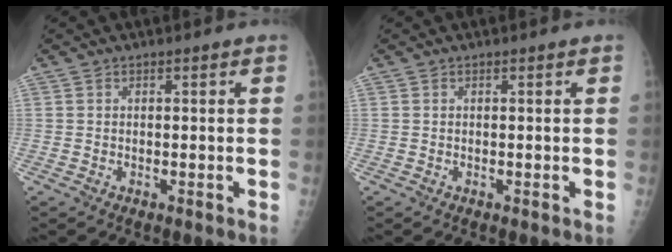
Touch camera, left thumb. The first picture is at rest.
{"total": 0.0}